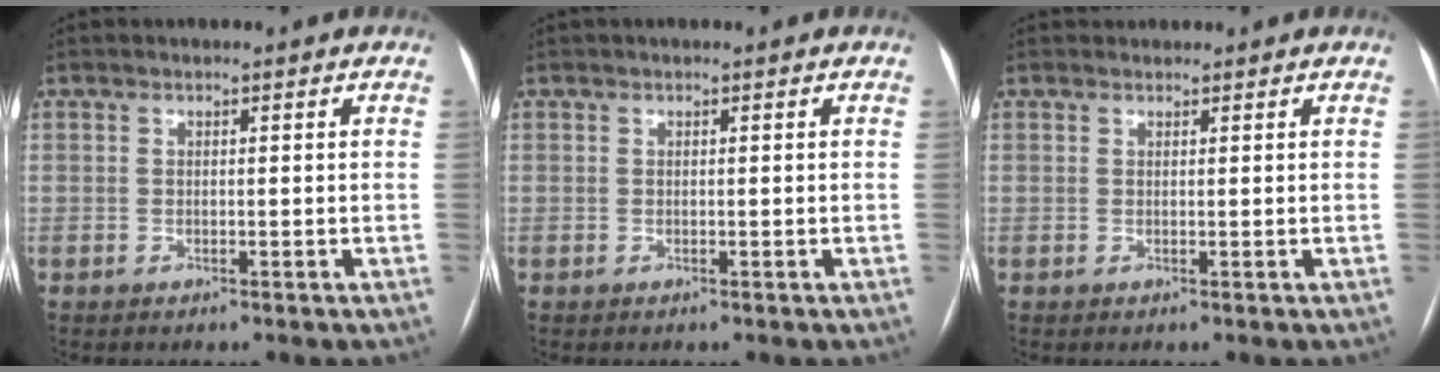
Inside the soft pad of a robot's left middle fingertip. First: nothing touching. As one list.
[{"total": 0.0}, {"total": 1.0, "force": [0.9, 0.4, -0.1], "torque": [-0.002, 0.014, 0.016]}]